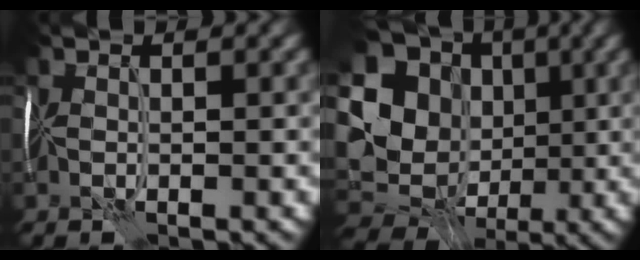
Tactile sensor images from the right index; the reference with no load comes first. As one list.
[{"total": 15.0, "force": [1.3, 13.5, 6.3], "torque": [-0.157, -0.006, 0.019]}]